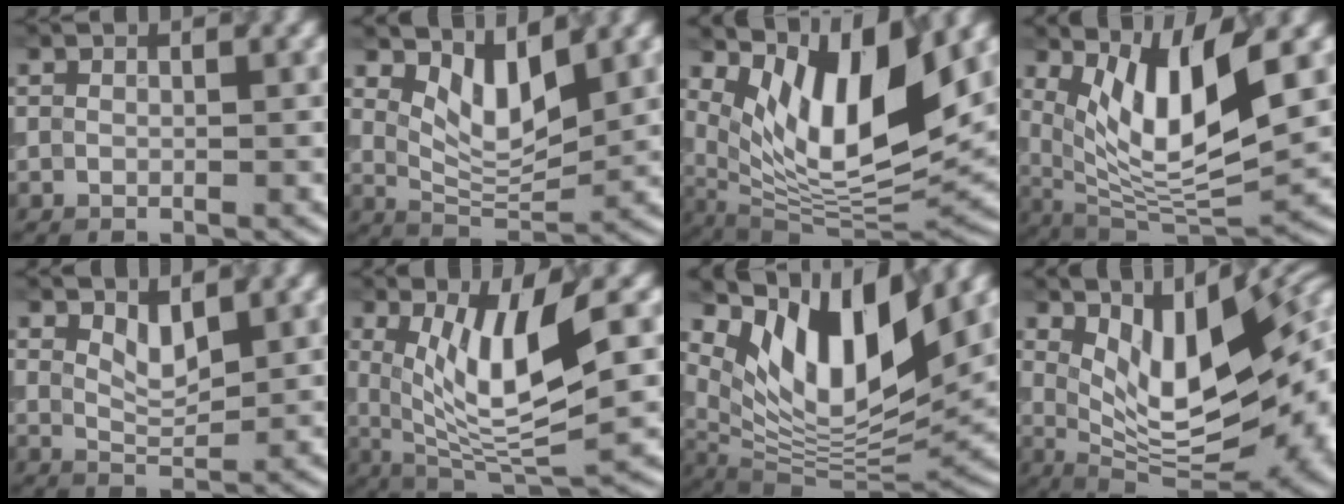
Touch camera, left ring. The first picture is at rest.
{"total": 4.7, "force": [2.3, 2.0, 3.5], "torque": [-0.070, -0.012, 0.045]}
{"total": 11.4, "force": [4.7, 4.2, 9.5], "torque": [-0.159, -0.016, 0.094]}
{"total": 9.3, "force": [3.0, 3.2, 8.2], "torque": [-0.148, -0.016, 0.057]}
{"total": 2.2, "force": [1.4, 0.9, 1.5], "torque": [-0.029, -0.008, 0.029]}
{"total": 8.3, "force": [1.5, 2.3, 7.8], "torque": [-0.139, -0.017, 0.035]}
{"total": 12.0, "force": [6.5, 4.3, 9.1], "torque": [-0.147, -0.010, 0.128]}
{"total": 14.4, "force": [2.9, 5.9, 12.8], "torque": [-0.165, 0.004, 0.057]}